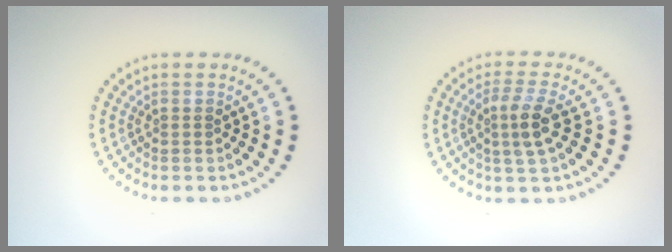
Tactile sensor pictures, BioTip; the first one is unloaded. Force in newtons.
{"total": 2.9, "press": 2.5, "slide": 1.4}